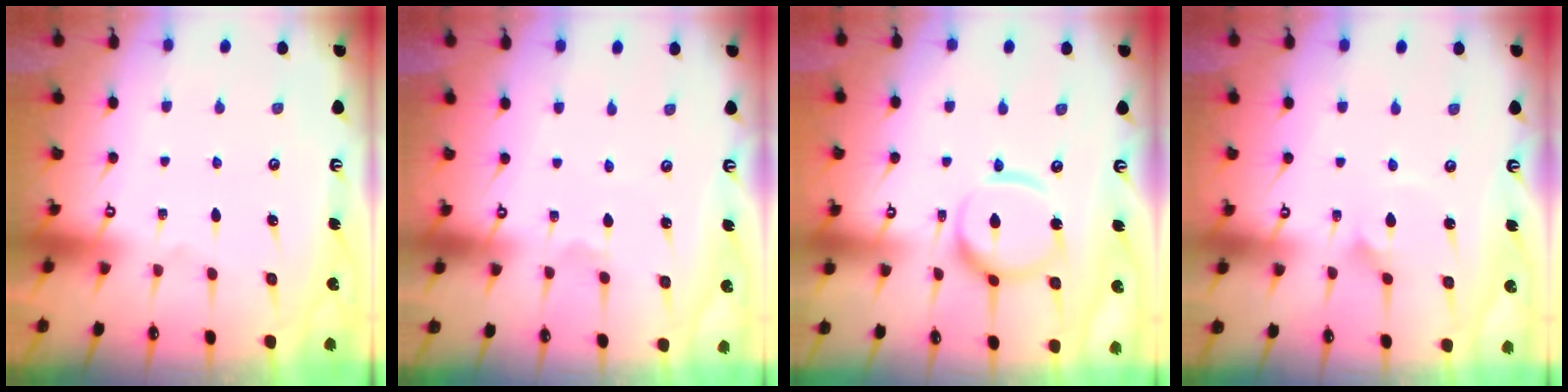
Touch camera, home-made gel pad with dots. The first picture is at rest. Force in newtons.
{"total": 0.7, "press": 0.7, "slide": 0.1}
{"total": 12.9, "press": 12.9, "slide": 1.2}
{"total": 4.7, "press": 4.7, "slide": 0.3}